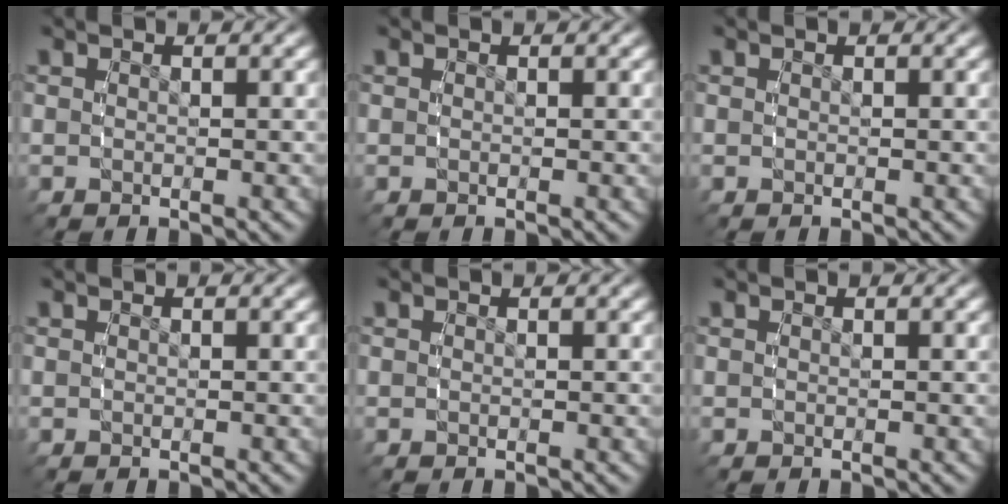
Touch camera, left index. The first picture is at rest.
{"total": 0.0}
{"total": 0.0}
{"total": 0.0}
{"total": 0.0}
{"total": 0.0}